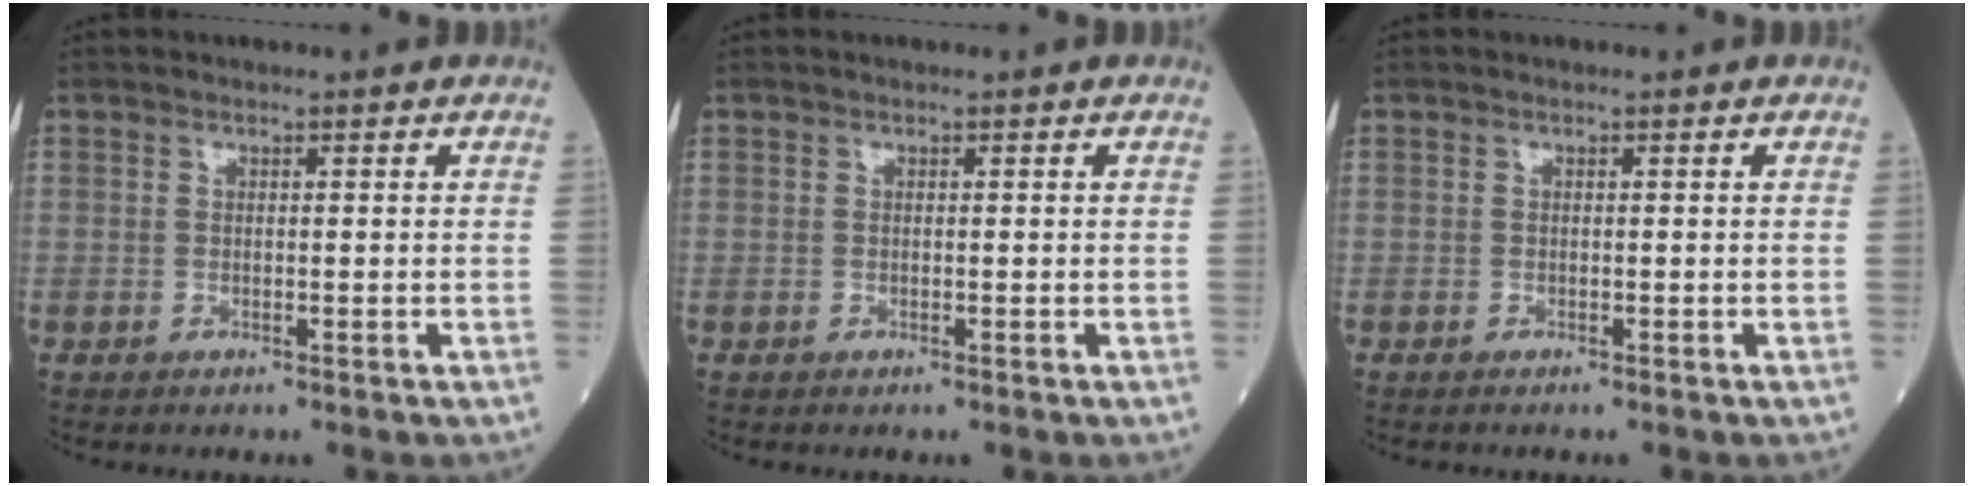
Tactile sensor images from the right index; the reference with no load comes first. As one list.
[{"total": 0.0}, {"total": 0.0}]